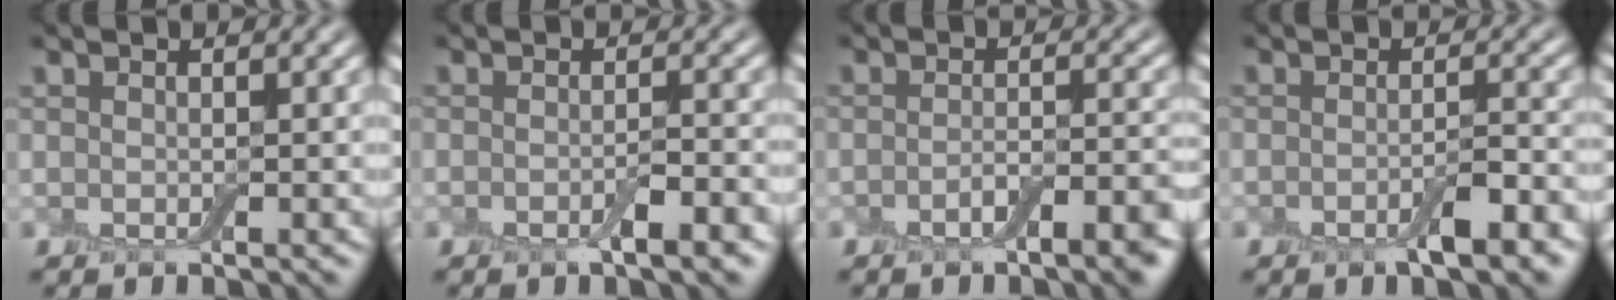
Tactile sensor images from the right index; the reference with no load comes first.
{"total": 2.2, "force": [-1.3, 0.4, 1.8], "torque": [-0.028, -0.004, -0.019]}
{"total": 3.8, "force": [-2.3, 1.1, 2.9], "torque": [-0.045, -0.005, -0.032]}
{"total": 3.2, "force": [-1.8, 0.8, 2.5], "torque": [-0.044, -0.005, -0.027]}